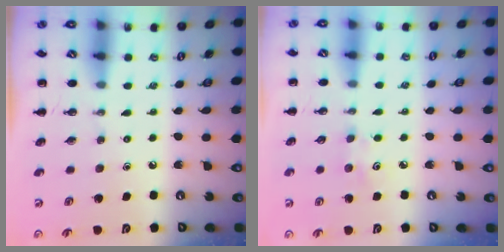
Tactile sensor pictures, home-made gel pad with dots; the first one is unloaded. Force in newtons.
{"total": 2.7, "press": 2.6, "slide": 0.8}